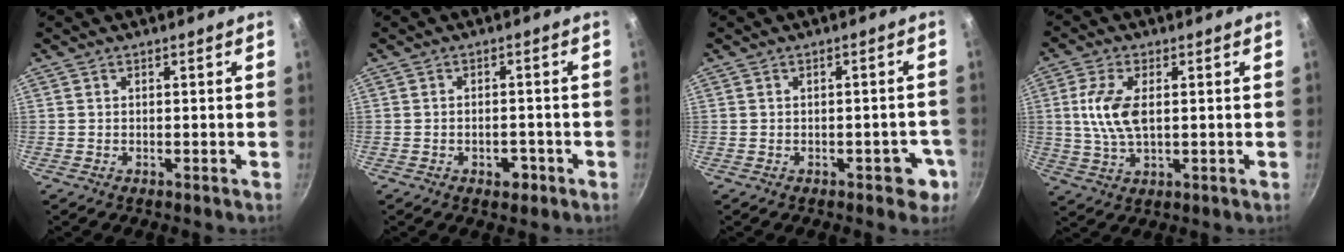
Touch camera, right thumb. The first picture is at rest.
{"total": 3.3, "force": [-1.7, 2.0, 2.0], "torque": [-0.018, 0.013, -0.019]}
{"total": 4.3, "force": [-1.7, 2.5, 3.0], "torque": [-0.008, 0.017, -0.014]}
{"total": 8.9, "force": [1.2, 4.5, 7.6], "torque": [-0.151, 0.001, 0.022]}